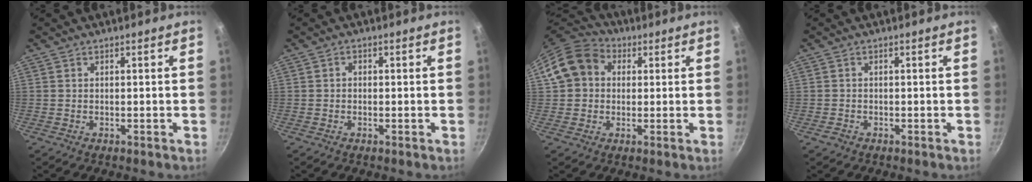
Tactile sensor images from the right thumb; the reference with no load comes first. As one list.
[{"total": 1.2, "force": [-0.1, 1.0, 0.6], "torque": [-0.009, 0.007, -0.004]}, {"total": 11.2, "force": [2.3, 9.3, 5.7], "torque": [-0.078, 0.024, 0.023]}, {"total": 1.1, "force": [-0.7, 0.7, 0.3], "torque": [-0.009, 0.007, -0.012]}]